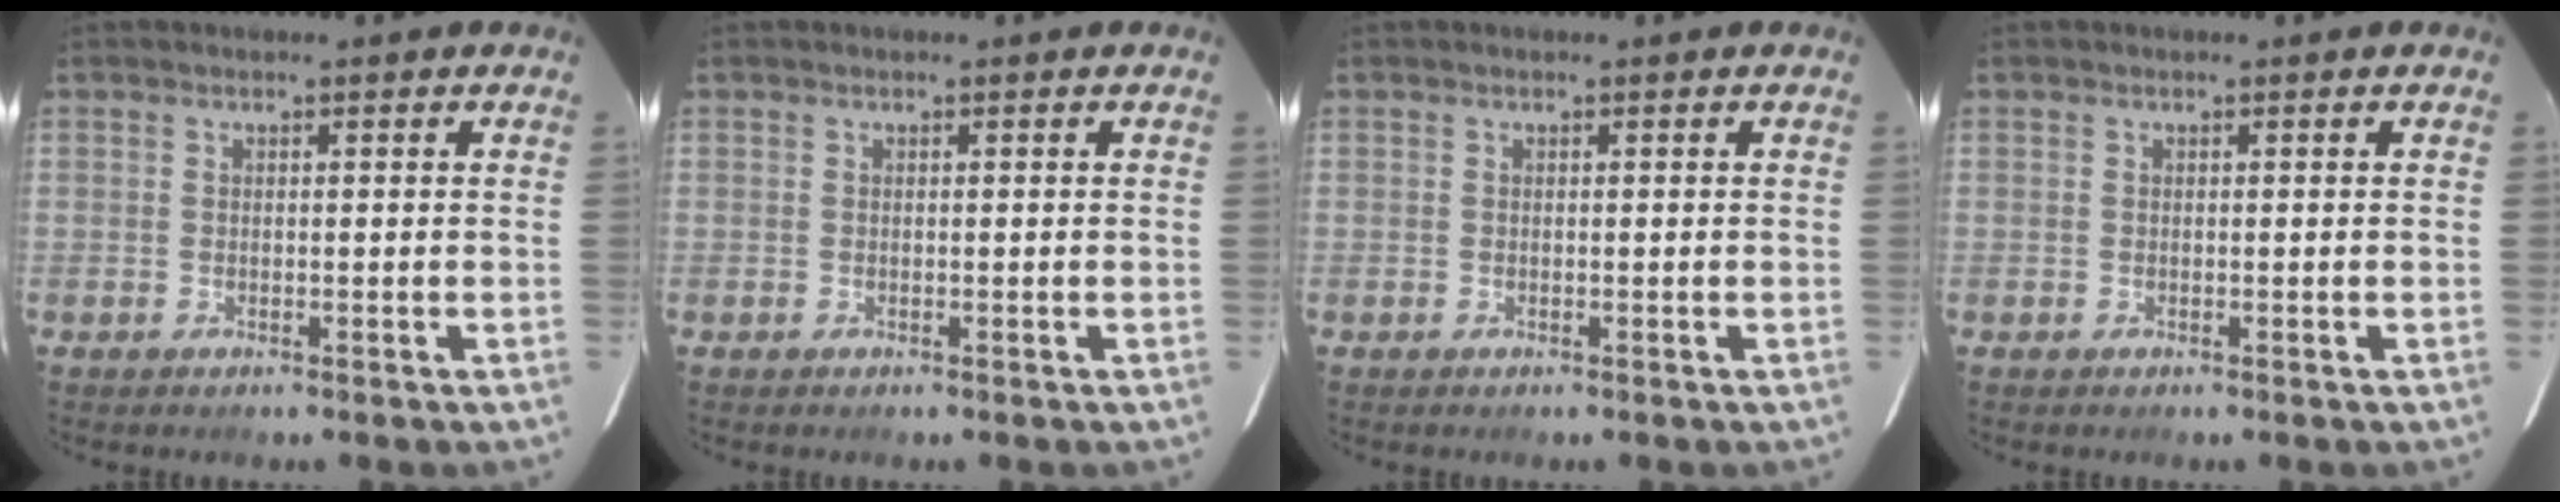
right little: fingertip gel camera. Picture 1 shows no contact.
{"total": 0.0}
{"total": 0.0}
{"total": 0.0}